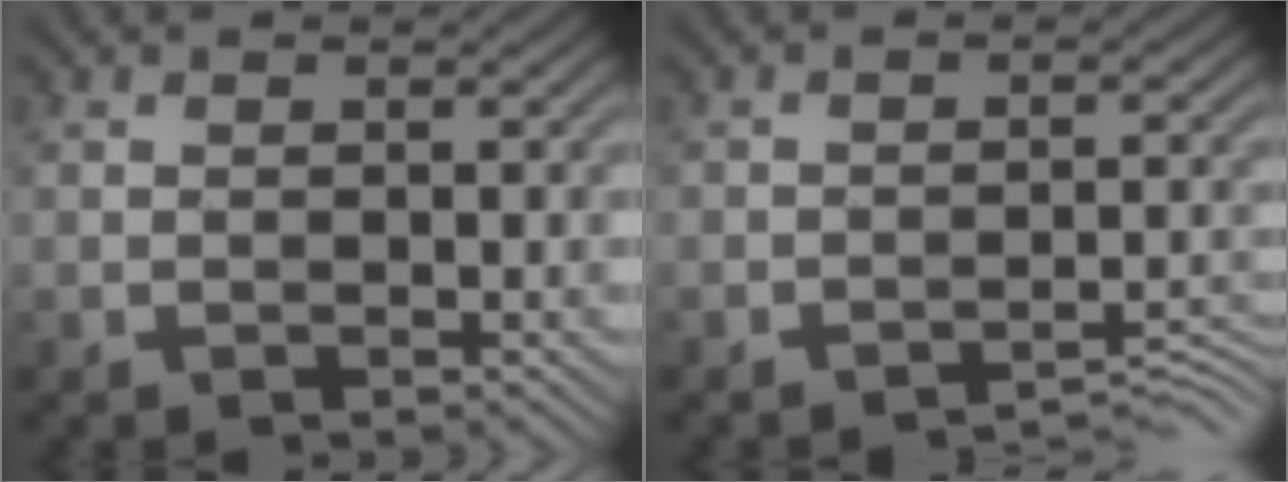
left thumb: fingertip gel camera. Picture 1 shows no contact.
{"total": 2.9, "force": [-2.8, 0.2, 0.6], "torque": [-0.005, 0.013, -0.041]}